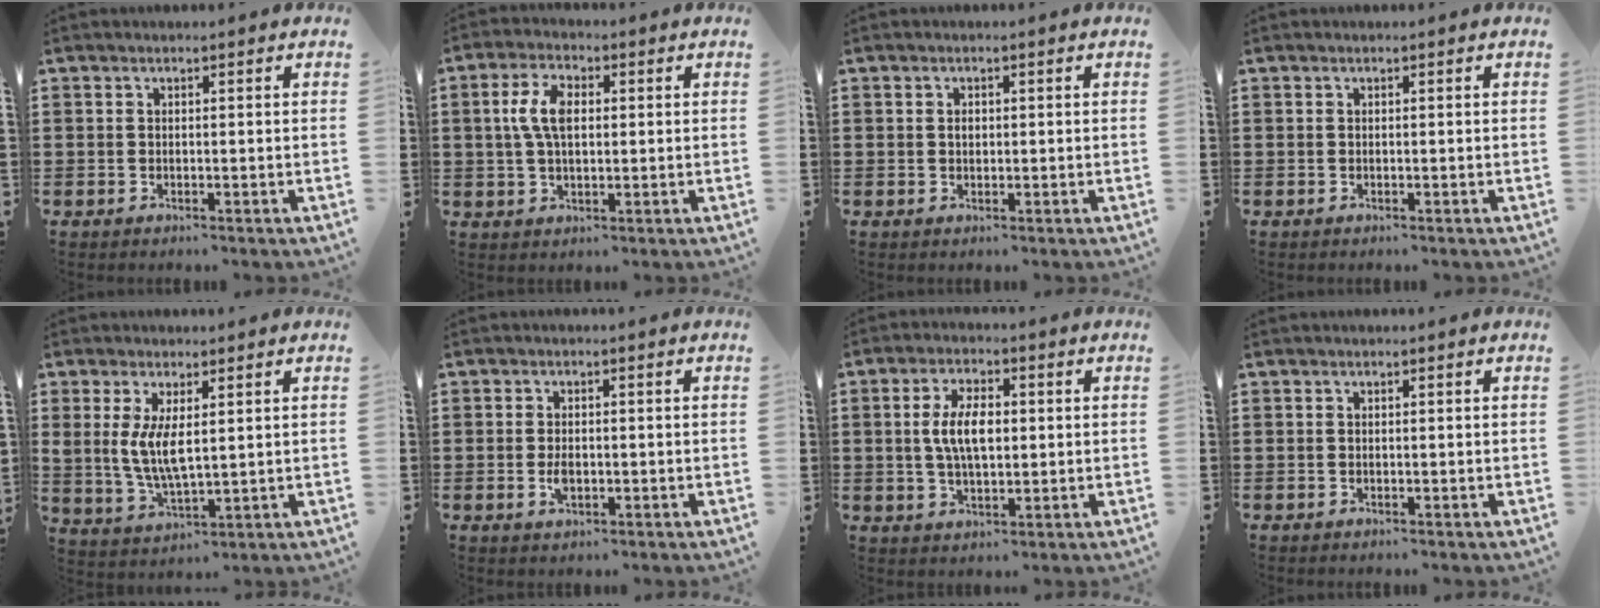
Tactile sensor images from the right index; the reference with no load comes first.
{"total": 6.2, "force": [0.6, 3.2, 5.3], "torque": [-0.123, 0.009, 0.004]}
{"total": 0.9, "force": [0.0, 0.6, 0.7], "torque": [-0.016, 0.003, -0.001]}
{"total": 0.0}
{"total": 6.1, "force": [1.2, 2.4, 5.4], "torque": [-0.109, -0.002, 0.018]}
{"total": 3.9, "force": [-1.3, 2.0, 3.1], "torque": [-0.067, 0.001, -0.026]}
{"total": 6.5, "force": [0.2, 2.9, 5.8], "torque": [-0.121, 0.007, -0.001]}
{"total": 0.0}